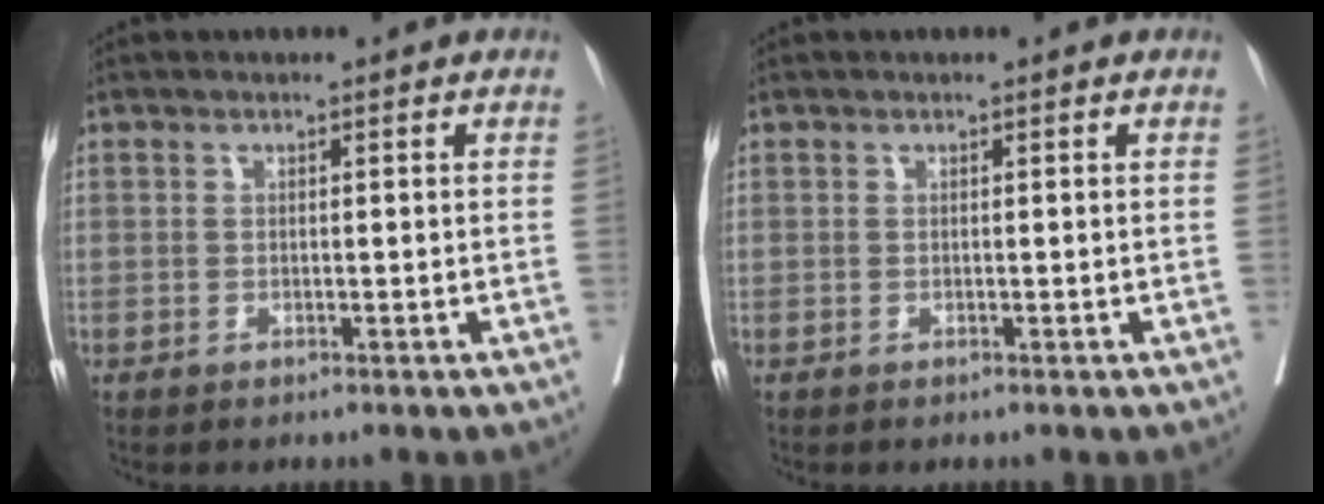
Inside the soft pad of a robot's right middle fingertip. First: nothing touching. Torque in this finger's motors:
{"motor_torque": [0.23, -0.28, 0.03, 0.00]}